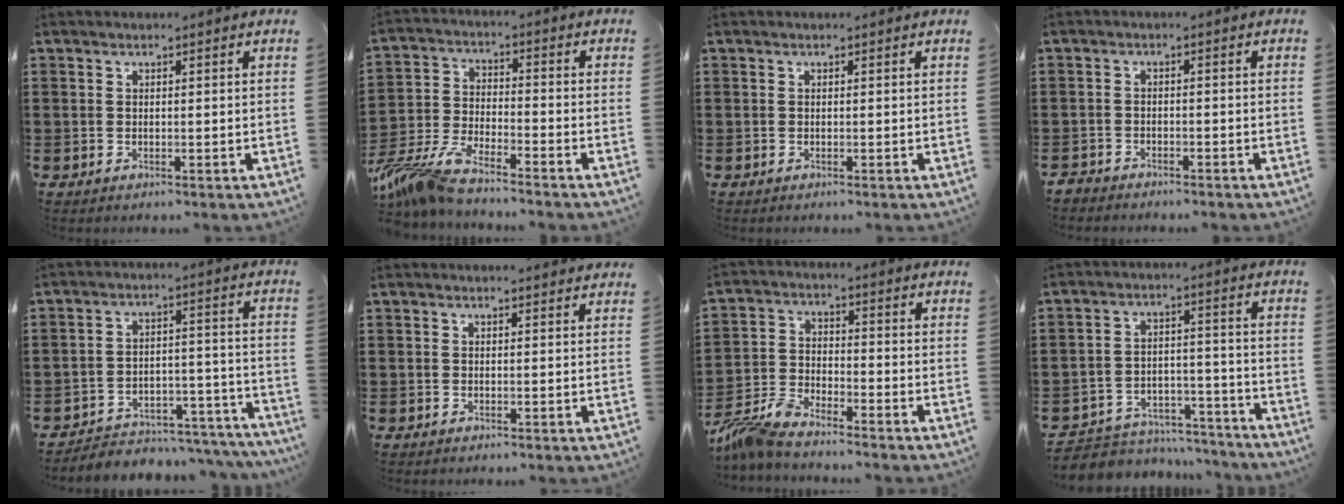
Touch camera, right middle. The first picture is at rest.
{"total": 7.8, "force": [-7.0, 0.7, 3.2], "torque": [-0.092, -0.008, -0.146]}
{"total": 0.0}
{"total": 2.3, "force": [-2.3, 0.3, -0.1], "torque": [-0.005, -0.001, -0.049]}
{"total": 4.4, "force": [-4.2, 1.2, 0.5], "torque": [-0.013, 0.010, -0.088]}
{"total": 0.7, "force": [0.7, 0.1, 0.2], "torque": [0.002, -0.003, 0.011]}
{"total": 6.3, "force": [-5.8, 0.8, 2.3], "torque": [-0.077, -0.009, -0.120]}
{"total": 5.5, "force": [-5.3, 1.3, 0.2], "torque": [-0.012, 0.015, -0.110]}